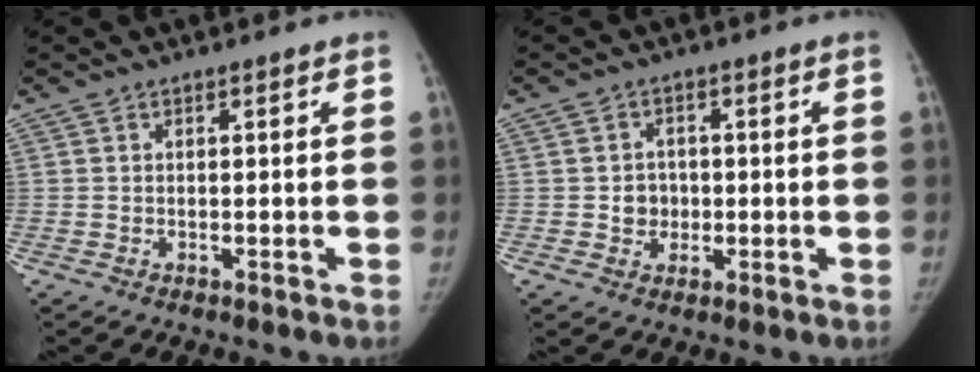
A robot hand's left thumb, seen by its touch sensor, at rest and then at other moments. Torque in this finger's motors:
{"motor_torque": [-0.05, 0.05, 0.50, -0.23, 0.07]}